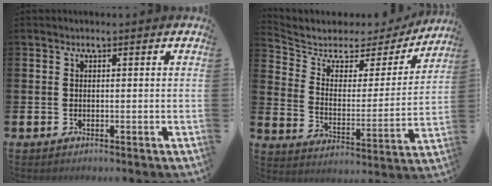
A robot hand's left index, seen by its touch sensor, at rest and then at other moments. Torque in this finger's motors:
{"motor_torque": [0.89, -1.25, 0.06, -0.01]}